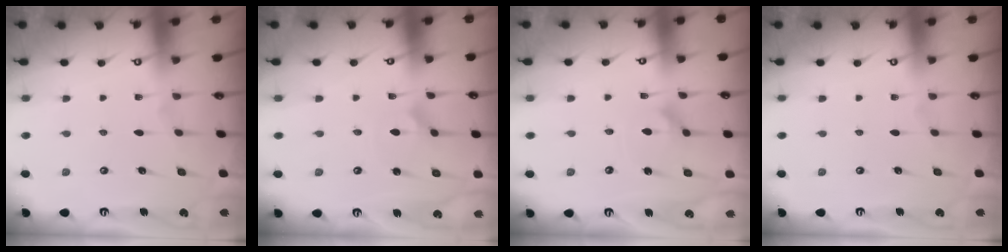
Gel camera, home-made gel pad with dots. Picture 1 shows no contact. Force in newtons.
{"total": 2.3, "press": 2.3, "slide": 0.3}
{"total": 5.8, "press": 5.8, "slide": 0.4}
{"total": 0.0}